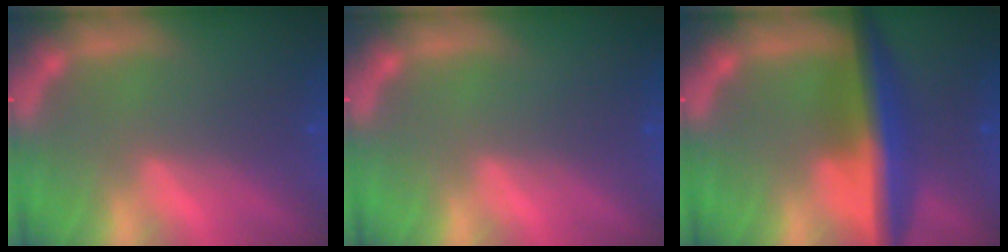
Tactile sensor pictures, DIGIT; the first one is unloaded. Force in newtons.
{"total": 0.0}
{"total": 7.5}